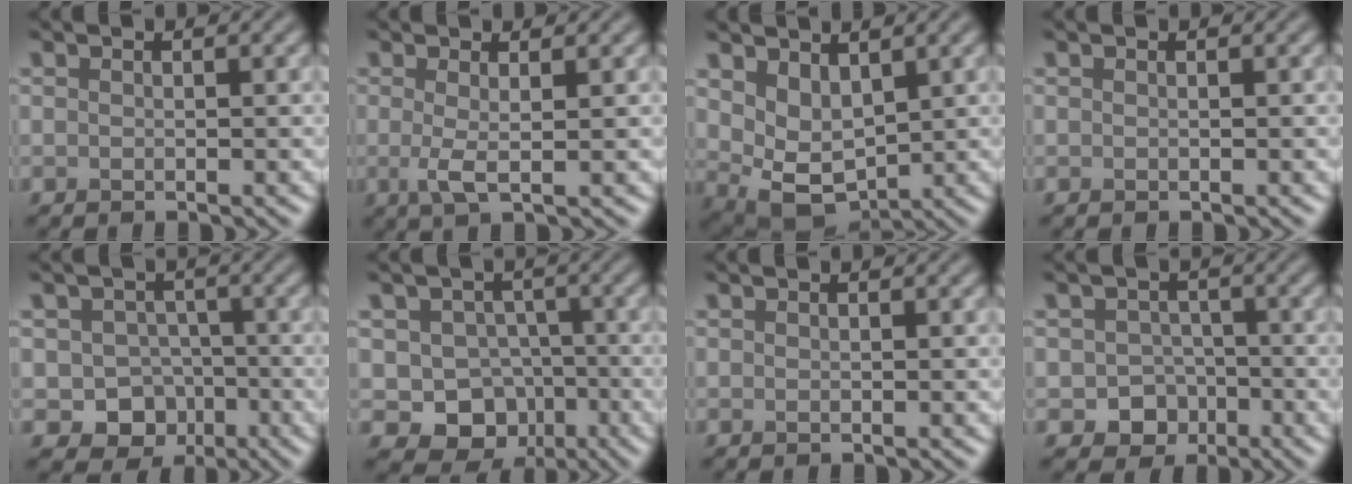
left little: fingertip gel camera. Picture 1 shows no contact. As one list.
[{"total": 2.3, "force": [0.1, 0.5, 2.2], "torque": [-0.041, -0.003, -0.002]}, {"total": 4.2, "force": [1.5, 2.8, 2.7], "torque": [-0.062, -0.020, 0.042]}, {"total": 0.0}, {"total": 6.1, "force": [-2.1, 5.3, 2.1], "torque": [-0.007, -0.011, -0.043]}, {"total": 7.2, "force": [-2.2, 6.3, 2.7], "torque": [-0.012, -0.007, -0.048]}, {"total": 0.0}, {"total": 3.7, "force": [-1.4, 3.2, 1.3], "torque": [-0.005, 0.000, -0.022]}]